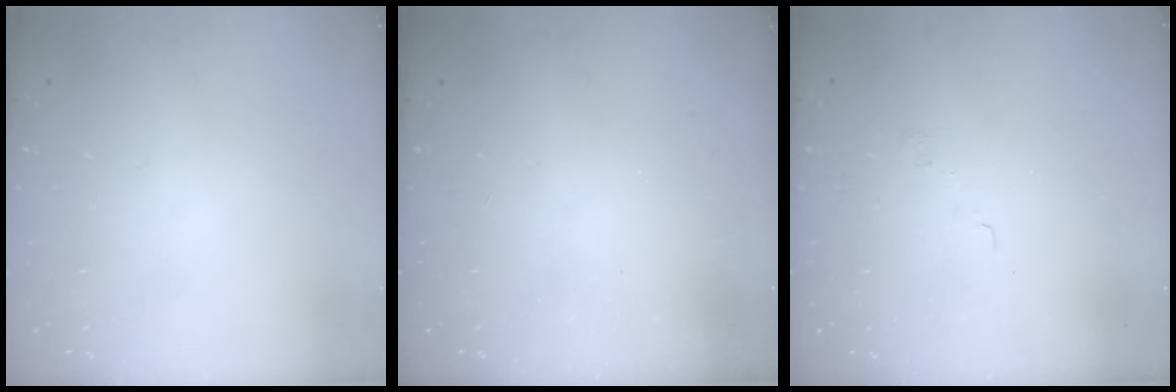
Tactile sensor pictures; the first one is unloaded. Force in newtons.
{"total": 2.5, "press": 2.4, "slide": 0.8}
{"total": 3.4, "press": 3.3, "slide": 0.9}